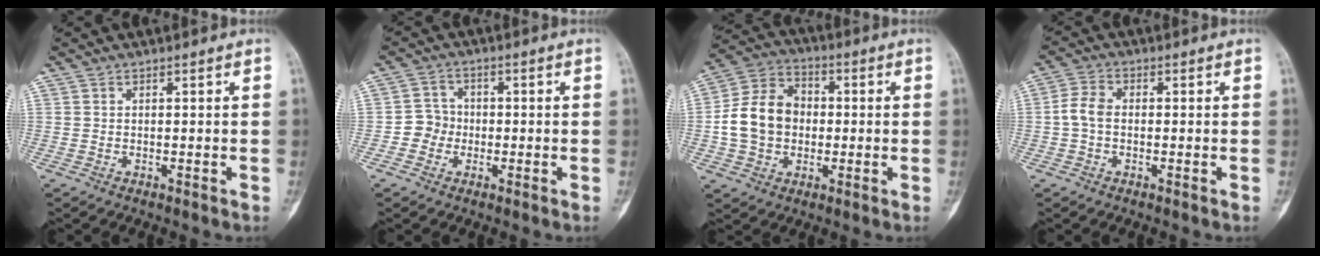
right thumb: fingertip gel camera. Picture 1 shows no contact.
{"total": 4.2, "force": [-1.1, 3.9, 0.9], "torque": [0.011, 0.013, -0.031]}
{"total": 12.9, "force": [-0.7, 10.2, 7.8], "torque": [-0.126, 0.030, -0.018]}
{"total": 4.3, "force": [-0.5, 2.9, 3.1], "torque": [-0.062, 0.012, -0.017]}